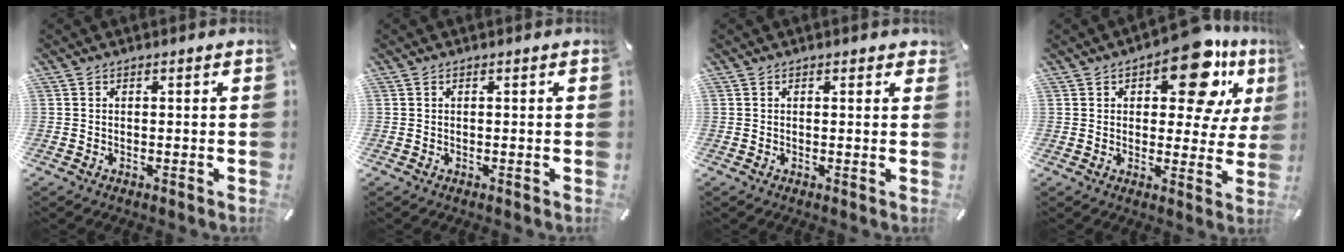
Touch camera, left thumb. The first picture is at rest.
{"total": 0.0}
{"total": 0.6, "force": [0.3, 0.3, 0.4], "torque": [-0.001, -0.001, 0.004]}
{"total": 16.4, "force": [8.3, 7.8, 11.9], "torque": [-0.146, -0.043, 0.131]}